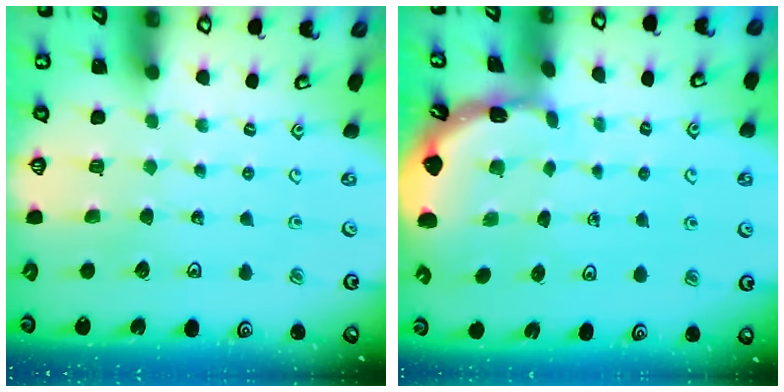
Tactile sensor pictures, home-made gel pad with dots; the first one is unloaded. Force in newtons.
{"total": 1.8, "press": 1.8, "slide": 0.1}